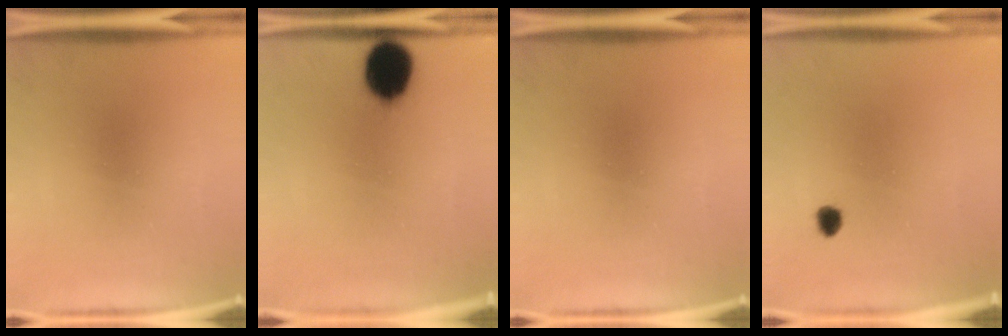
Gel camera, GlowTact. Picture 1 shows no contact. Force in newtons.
{"total": 10.2}
{"total": 0.0}
{"total": 1.6}